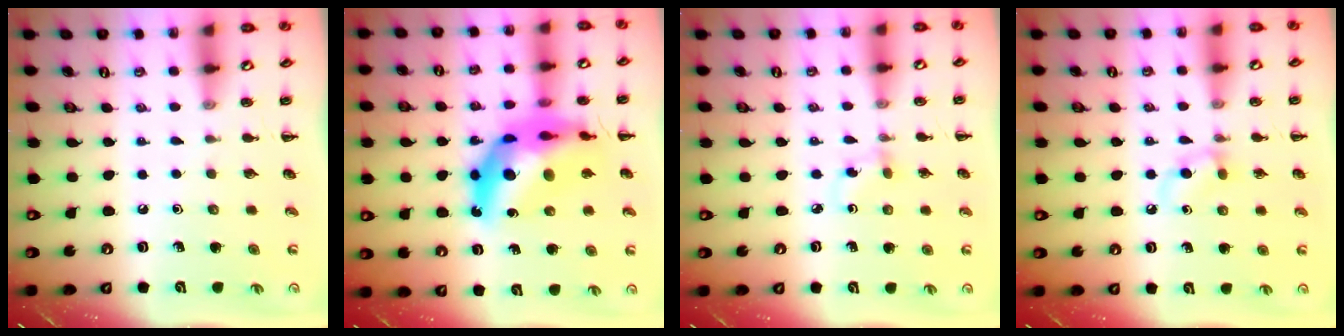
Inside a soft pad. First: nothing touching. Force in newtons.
{"total": 18.4, "press": 17.7, "slide": 5.1}
{"total": 3.0, "press": 2.7, "slide": 1.2}
{"total": 5.3, "press": 5.0, "slide": 1.8}